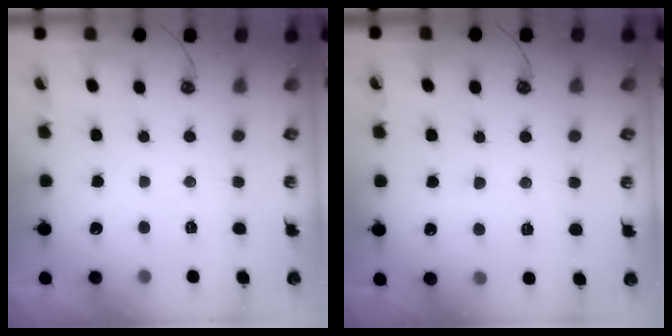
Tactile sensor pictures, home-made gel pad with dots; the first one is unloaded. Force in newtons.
{"total": 2.0, "press": 2.0, "slide": 0.5}